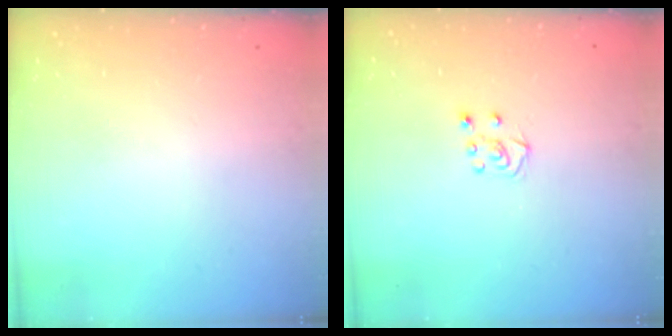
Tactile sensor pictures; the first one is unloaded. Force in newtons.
{"total": 5.3, "press": 5.3, "slide": 0.6}